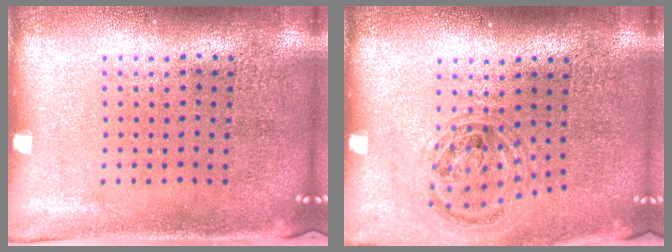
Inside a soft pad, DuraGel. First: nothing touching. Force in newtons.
{"total": 1.1, "press": 1.0, "slide": 0.3}